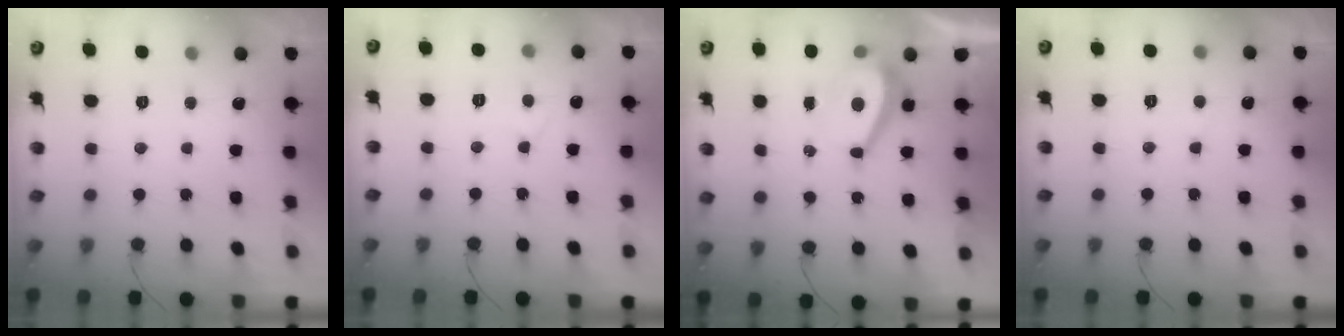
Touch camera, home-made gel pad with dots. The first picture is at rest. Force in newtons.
{"total": 3.1, "press": 3.1, "slide": 0.3}
{"total": 5.4, "press": 5.4, "slide": 0.4}
{"total": 2.9, "press": 2.9, "slide": 0.4}